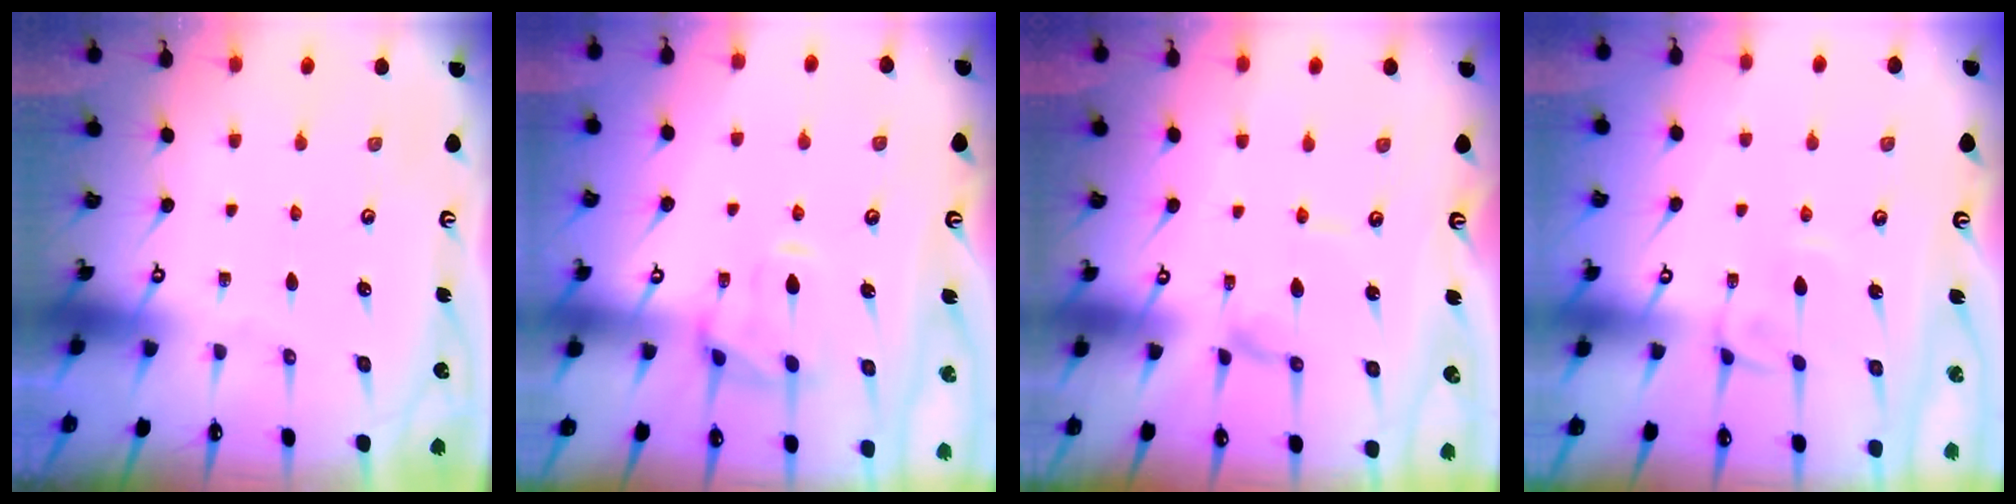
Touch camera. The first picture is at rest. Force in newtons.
{"total": 4.2, "press": 3.9, "slide": 1.4}
{"total": 0.0}
{"total": 3.9, "press": 3.9, "slide": 0.1}